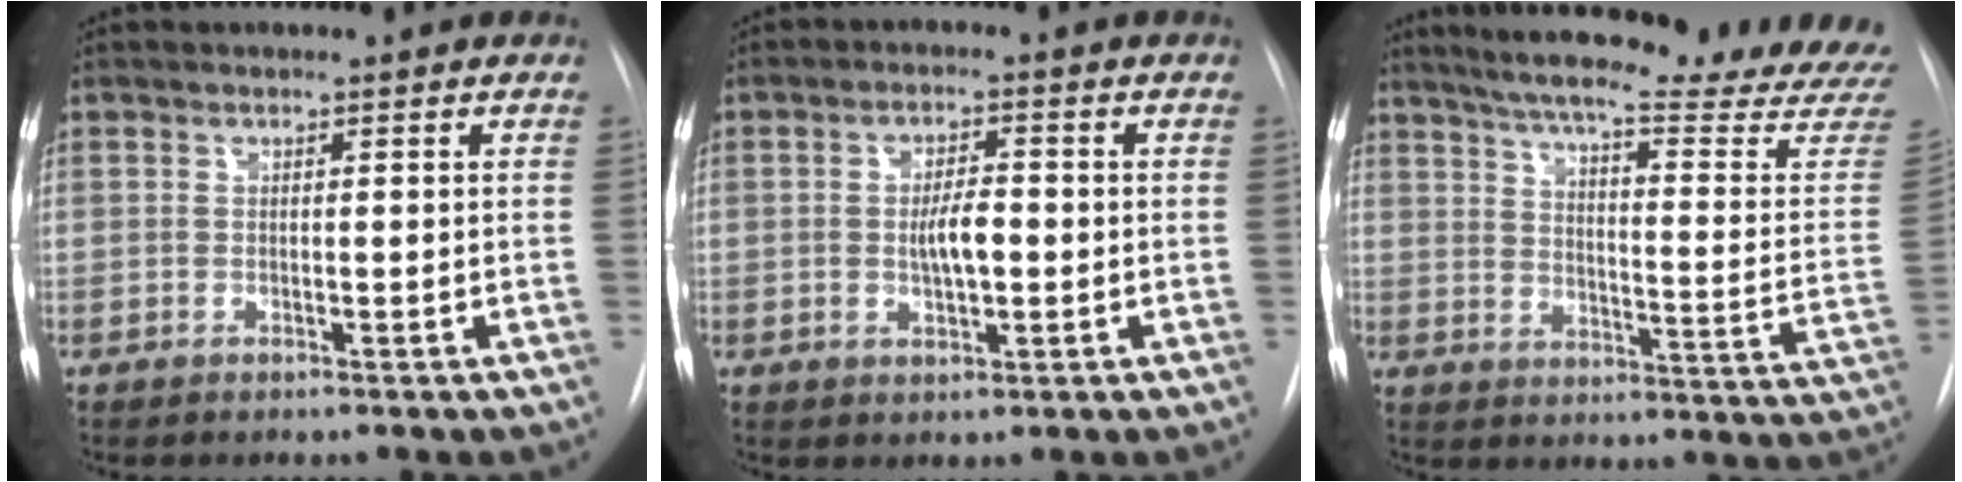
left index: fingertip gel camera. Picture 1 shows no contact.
{"total": 4.7, "force": [-0.4, 1.6, 4.4], "torque": [-0.076, 0.002, -0.005]}
{"total": 28.6, "force": [26.0, 0.4, 12.0], "torque": [-0.188, -0.108, 0.319]}